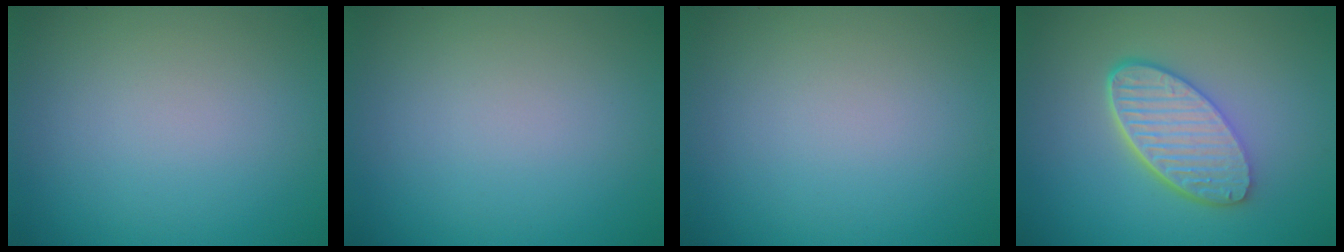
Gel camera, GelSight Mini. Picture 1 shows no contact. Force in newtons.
{"total": 0.0}
{"total": 0.0}
{"total": 6.1, "press": 4.5, "slide": 4.1}